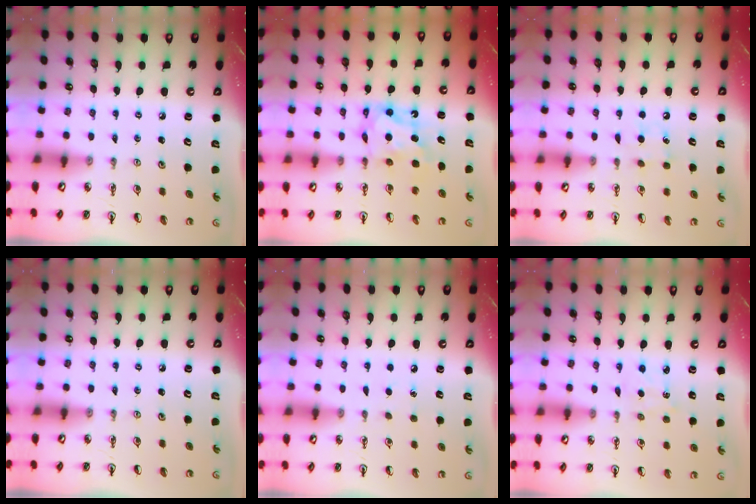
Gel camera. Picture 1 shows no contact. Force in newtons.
{"total": 6.4, "press": 6.4, "slide": 0.2}
{"total": 7.2, "press": 7.2, "slide": 0.9}
{"total": 0.0}
{"total": 4.0, "press": 4.0, "slide": 0.5}
{"total": 3.3, "press": 3.3, "slide": 0.5}